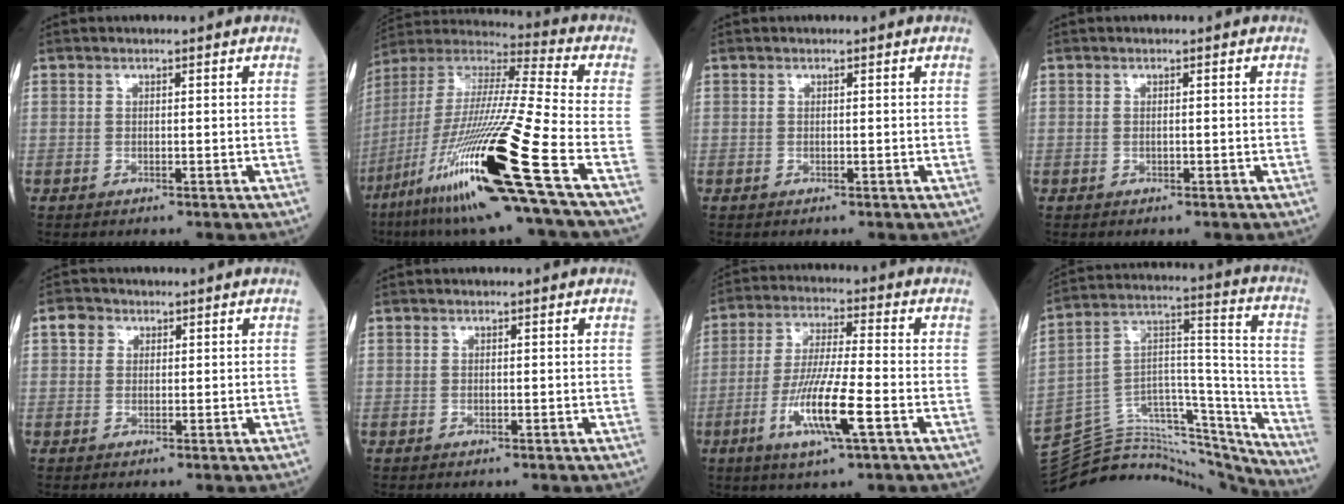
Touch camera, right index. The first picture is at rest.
{"total": 26.8, "force": [-11.9, -0.1, 24.0], "torque": [-0.469, -0.057, -0.222]}
{"total": 0.0}
{"total": 0.0}
{"total": 2.1, "force": [0.7, 1.9, 0.7], "torque": [-0.013, 0.016, 0.008]}
{"total": 0.0}
{"total": 10.9, "force": [-4.0, 0.6, 10.2], "torque": [-0.201, -0.014, -0.075]}
{"total": 26.1, "force": [-24.9, 4.4, 6.2], "torque": [-0.103, 0.041, -0.380]}